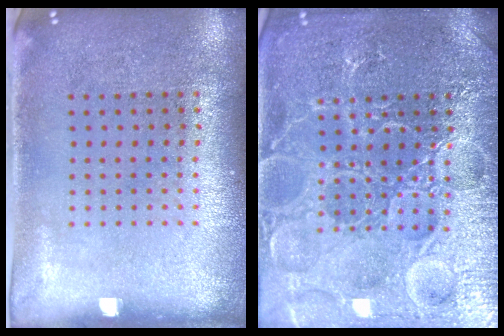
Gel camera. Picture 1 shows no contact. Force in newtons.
{"total": 7.4, "press": 7.3, "slide": 0.9}